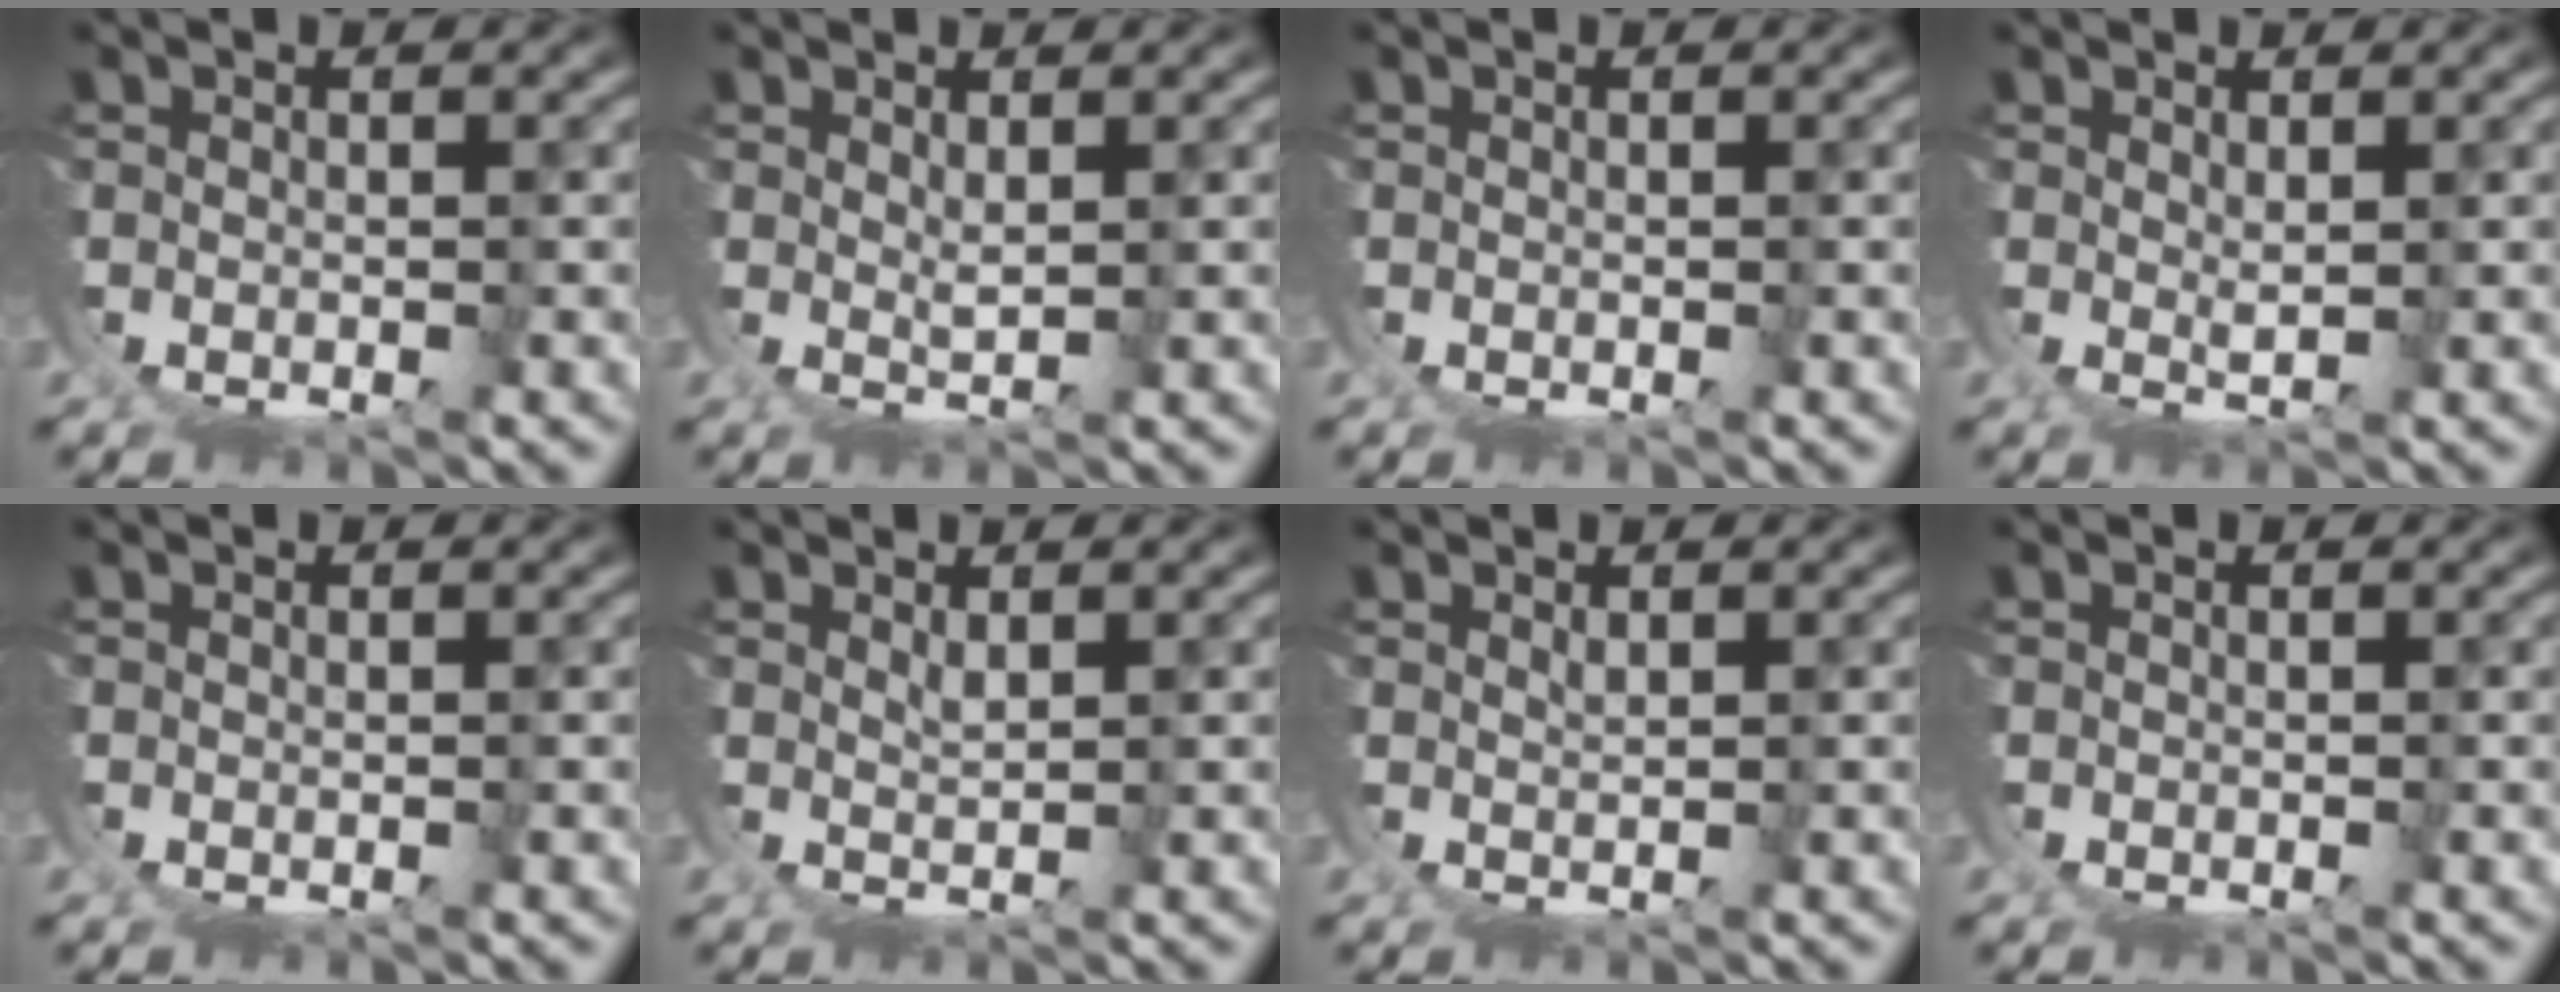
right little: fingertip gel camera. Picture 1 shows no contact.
{"total": 2.2, "force": [1.3, -1.3, 1.2], "torque": [-0.007, -0.007, 0.028]}
{"total": 0.0}
{"total": 2.0, "force": [1.2, -1.1, 1.1], "torque": [-0.007, -0.007, 0.026]}
{"total": 0.7, "force": [0.4, -0.5, 0.2], "torque": [-0.003, -0.003, 0.010]}
{"total": 2.4, "force": [1.5, -1.6, 0.8], "torque": [0.003, -0.006, 0.033]}
{"total": 2.1, "force": [1.2, -1.7, 0.4], "torque": [0.007, -0.001, 0.027]}
{"total": 0.0}